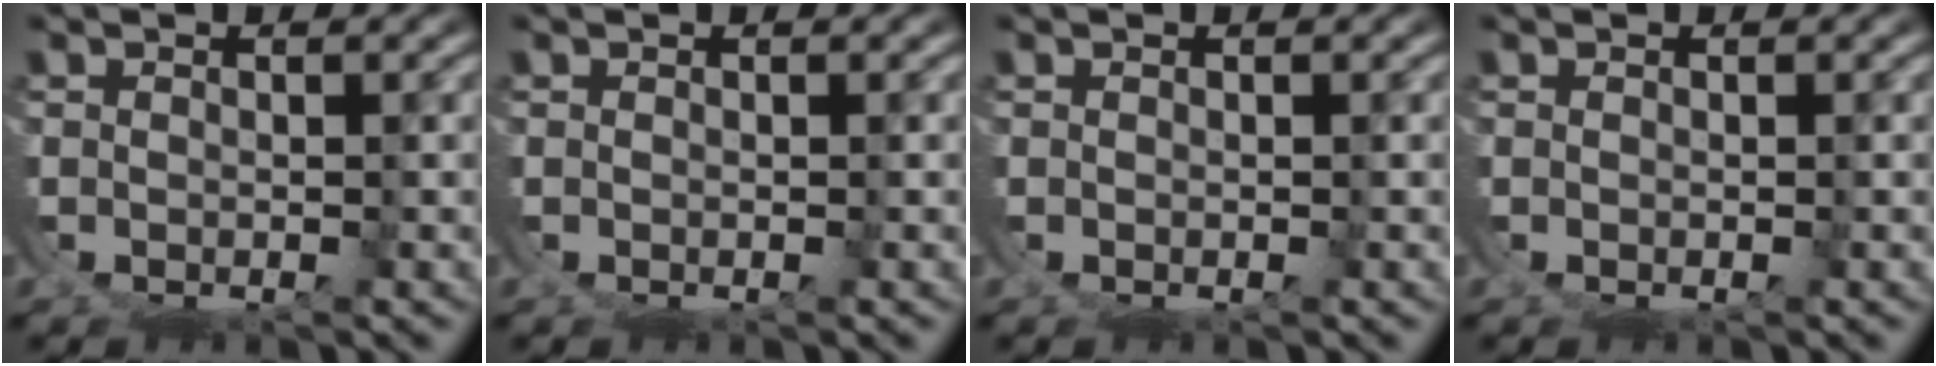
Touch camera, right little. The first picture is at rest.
{"total": 0.0}
{"total": 0.0}
{"total": 0.0}